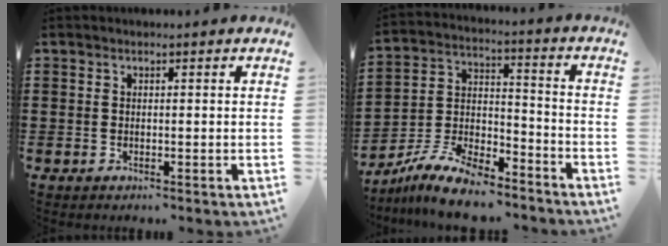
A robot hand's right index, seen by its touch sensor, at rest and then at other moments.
{"total": 9.9, "force": [-8.7, 2.4, 4.1], "torque": [-0.084, 0.027, -0.169]}